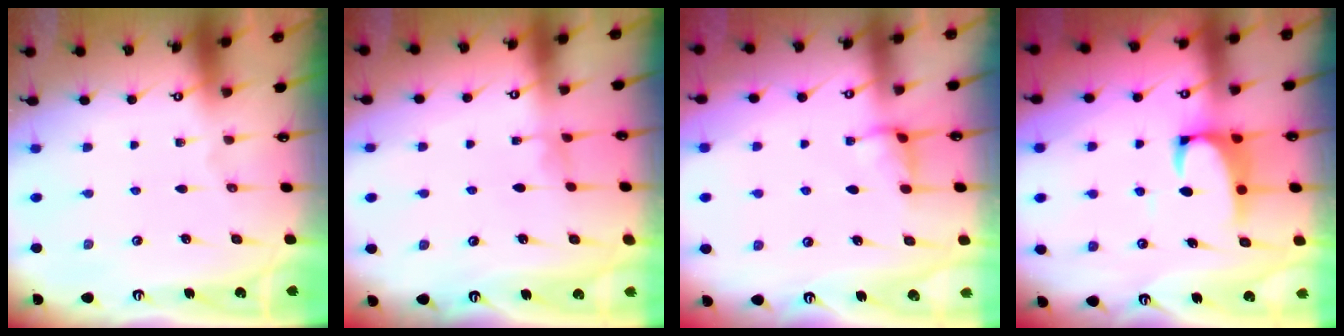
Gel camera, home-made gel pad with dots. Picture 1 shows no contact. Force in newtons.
{"total": 3.4, "press": 3.4, "slide": 0.2}
{"total": 2.0, "press": 1.9, "slide": 0.7}
{"total": 4.8, "press": 4.7, "slide": 1.1}